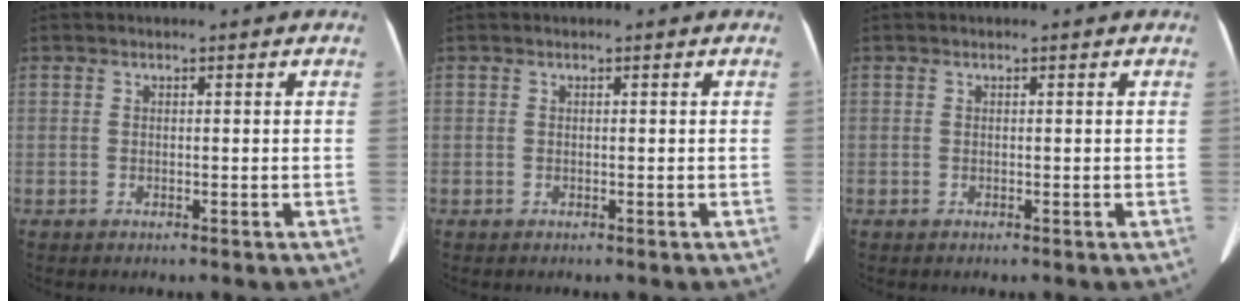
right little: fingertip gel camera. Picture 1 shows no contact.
{"total": 0.0}
{"total": 0.0}